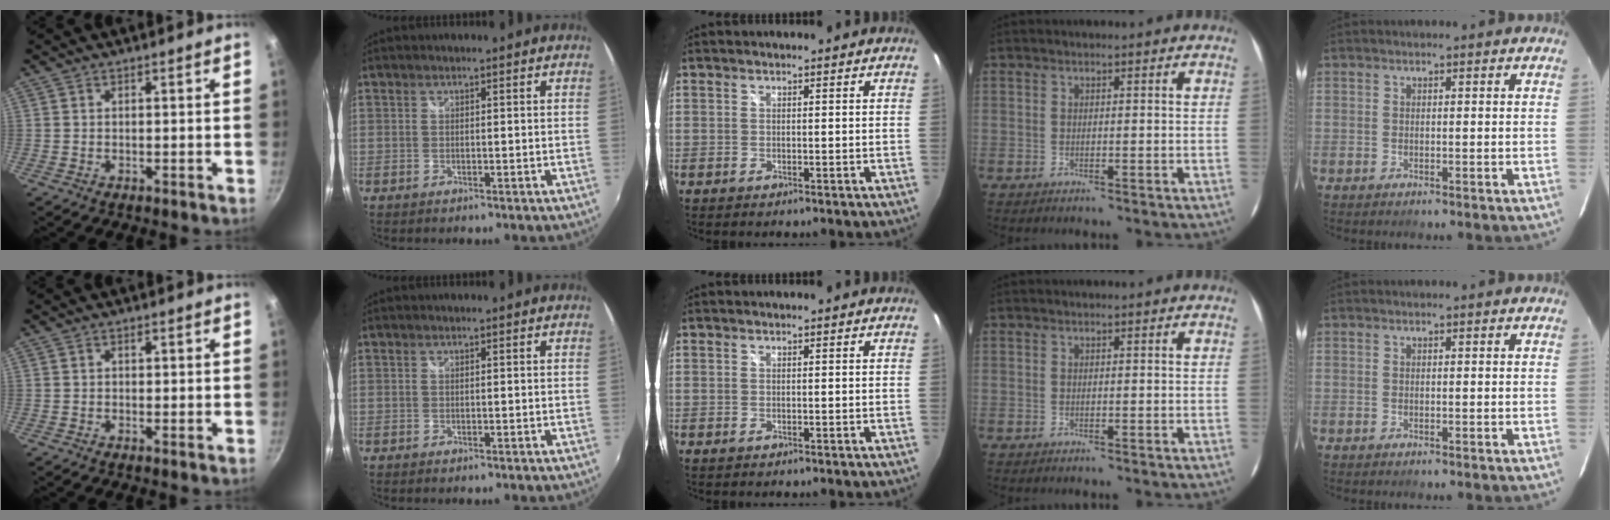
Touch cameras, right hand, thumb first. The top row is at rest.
{"thumb": {"total": 0.9, "force": [0.0, 0.7, 0.5], "torque": [-0.005, 0.003, -0.001]}}